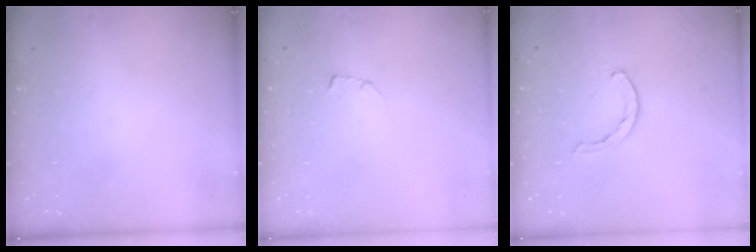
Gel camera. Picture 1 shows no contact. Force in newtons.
{"total": 1.7, "press": 1.7, "slide": 0.2}
{"total": 1.4, "press": 1.3, "slide": 0.3}